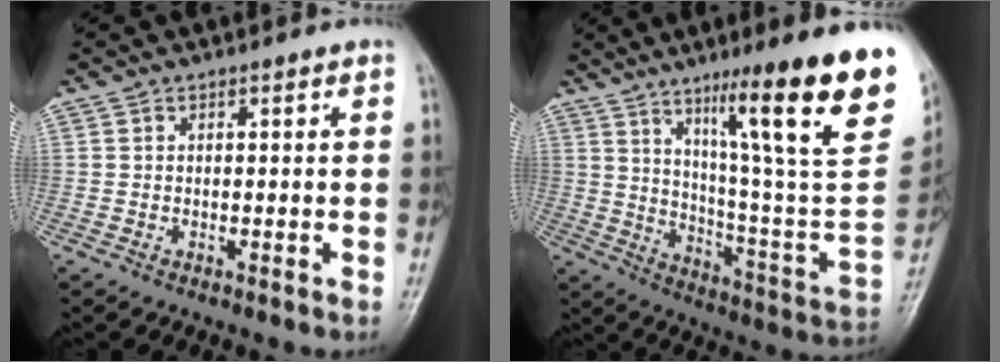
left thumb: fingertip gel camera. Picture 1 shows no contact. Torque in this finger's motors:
{"motor_torque": [3.39, 1.61, 1.25, -1.51, 0.19]}